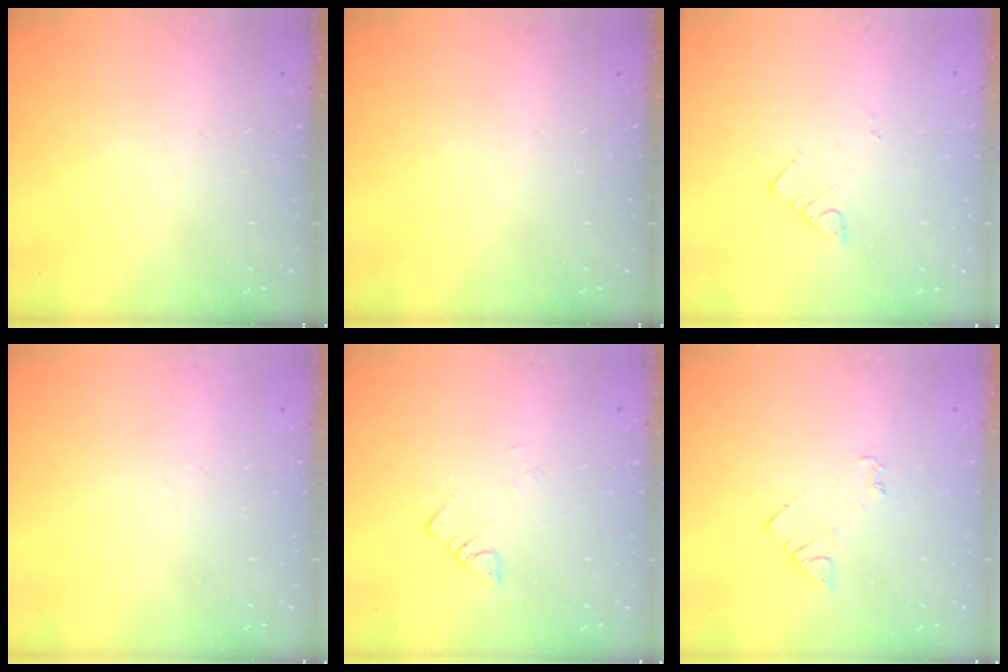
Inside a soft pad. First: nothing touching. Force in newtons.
{"total": 0.0}
{"total": 2.7, "press": 2.7, "slide": 0.6}
{"total": 0.0}
{"total": 1.9, "press": 1.9, "slide": 0.1}
{"total": 4.2, "press": 4.1, "slide": 0.6}